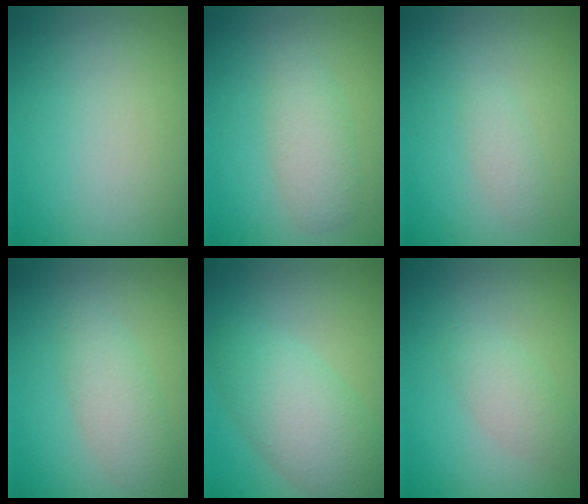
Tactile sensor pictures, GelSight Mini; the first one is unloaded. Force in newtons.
{"total": 2.5, "press": 2.5, "slide": 0.0}
{"total": 1.1, "press": 1.1, "slide": 0.1}
{"total": 2.7, "press": 2.7, "slide": 0.1}
{"total": 5.3, "press": 5.3, "slide": 0.1}
{"total": 1.9, "press": 1.9, "slide": 0.2}